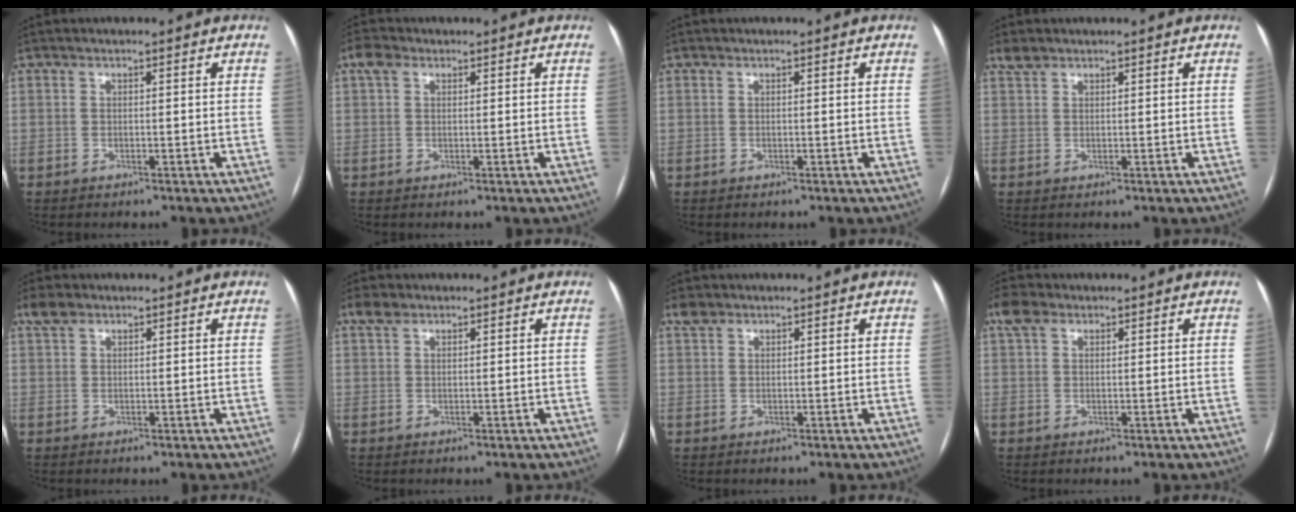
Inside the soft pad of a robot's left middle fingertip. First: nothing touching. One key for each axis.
{"total": 2.4, "fx": 1.3, "fy": 1.7, "fz": 1.2, "tx": -0.030, "ty": 0.021, "tz": 0.024}
{"total": 0.0}
{"total": 1.6, "fx": 1.4, "fy": 0.7, "fz": 0.4, "tx": -0.013, "ty": 0.010, "tz": 0.030}
{"total": 2.5, "fx": 1.8, "fy": 1.3, "fz": 1.2, "tx": -0.029, "ty": 0.017, "tz": 0.038}
{"total": 2.2, "fx": 1.6, "fy": 1.2, "fz": 1.0, "tx": -0.024, "ty": 0.015, "tz": 0.033}
{"total": 1.8, "fx": 1.4, "fy": 1.0, "fz": 0.5, "tx": -0.014, "ty": 0.012, "tz": 0.028}
{"total": 3.4, "fx": 2.1, "fy": 2.0, "fz": 1.8, "tx": -0.046, "ty": 0.025, "tz": 0.044}